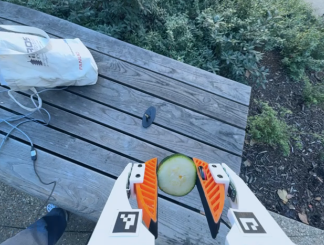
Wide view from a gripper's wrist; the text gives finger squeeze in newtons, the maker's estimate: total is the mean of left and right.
{"total": 11.4, "left": 11.5, "right": 11.3}